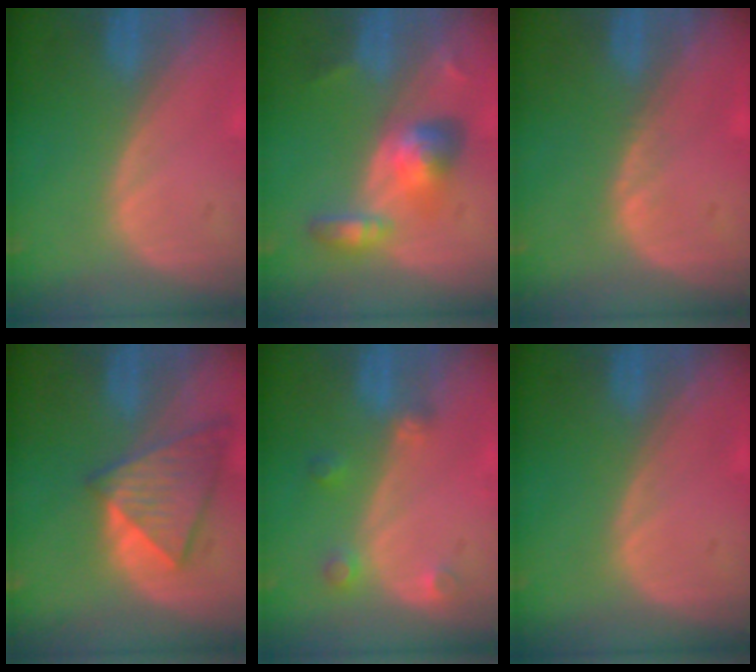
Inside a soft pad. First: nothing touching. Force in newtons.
{"total": 6.1, "press": 5.7, "slide": 2.1}
{"total": 0.7, "press": 0.6, "slide": 0.3}
{"total": 8.0, "press": 7.2, "slide": 3.6}
{"total": 2.9, "press": 2.8, "slide": 0.8}
{"total": 0.0}